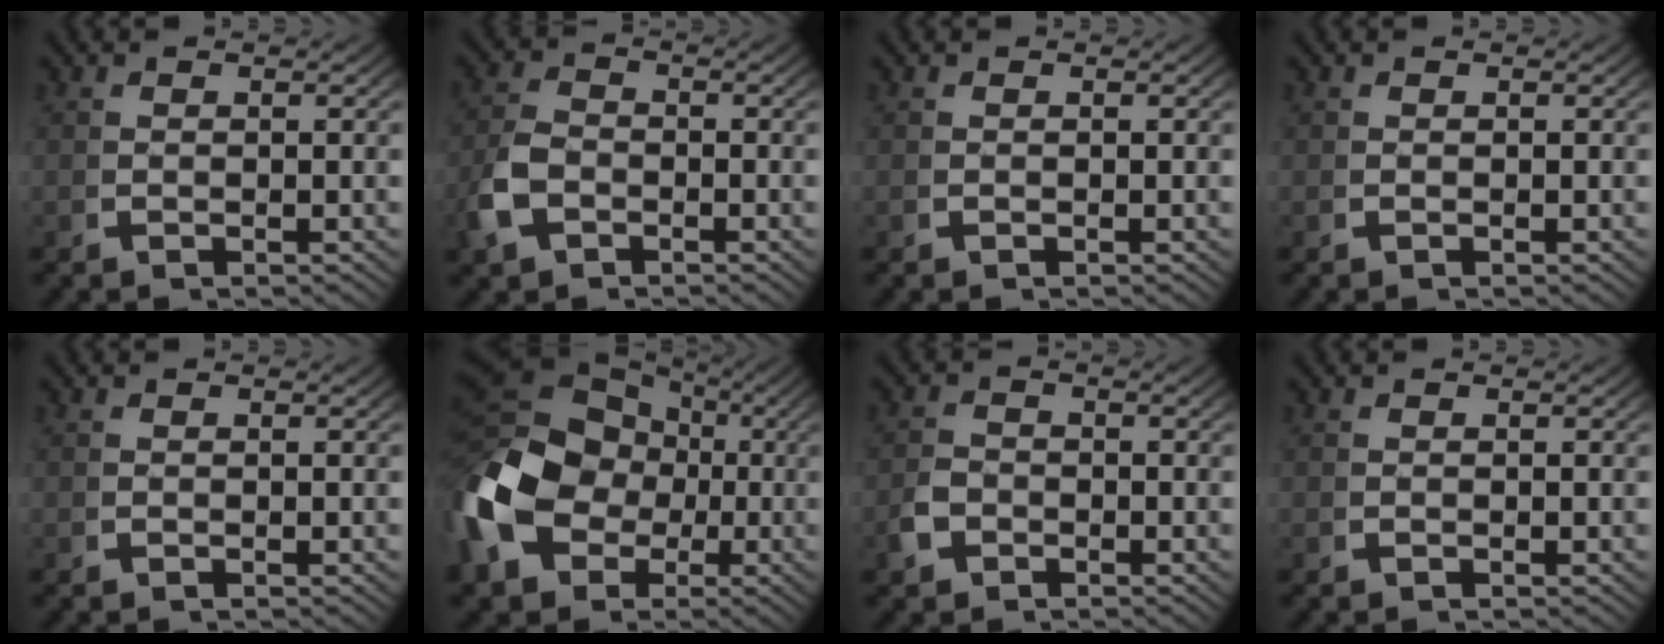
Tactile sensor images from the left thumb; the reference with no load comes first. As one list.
[{"total": 4.0, "force": [-1.4, 2.9, 2.4], "torque": [-0.072, -0.009, -0.023]}, {"total": 0.0}, {"total": 0.0}, {"total": 0.0}, {"total": 13.4, "force": [-0.1, 10.5, 8.3], "torque": [-0.214, -0.038, 0.020]}, {"total": 2.1, "force": [-1.1, 1.7, 0.8], "torque": [-0.026, -0.008, -0.019]}, {"total": 0.0}]